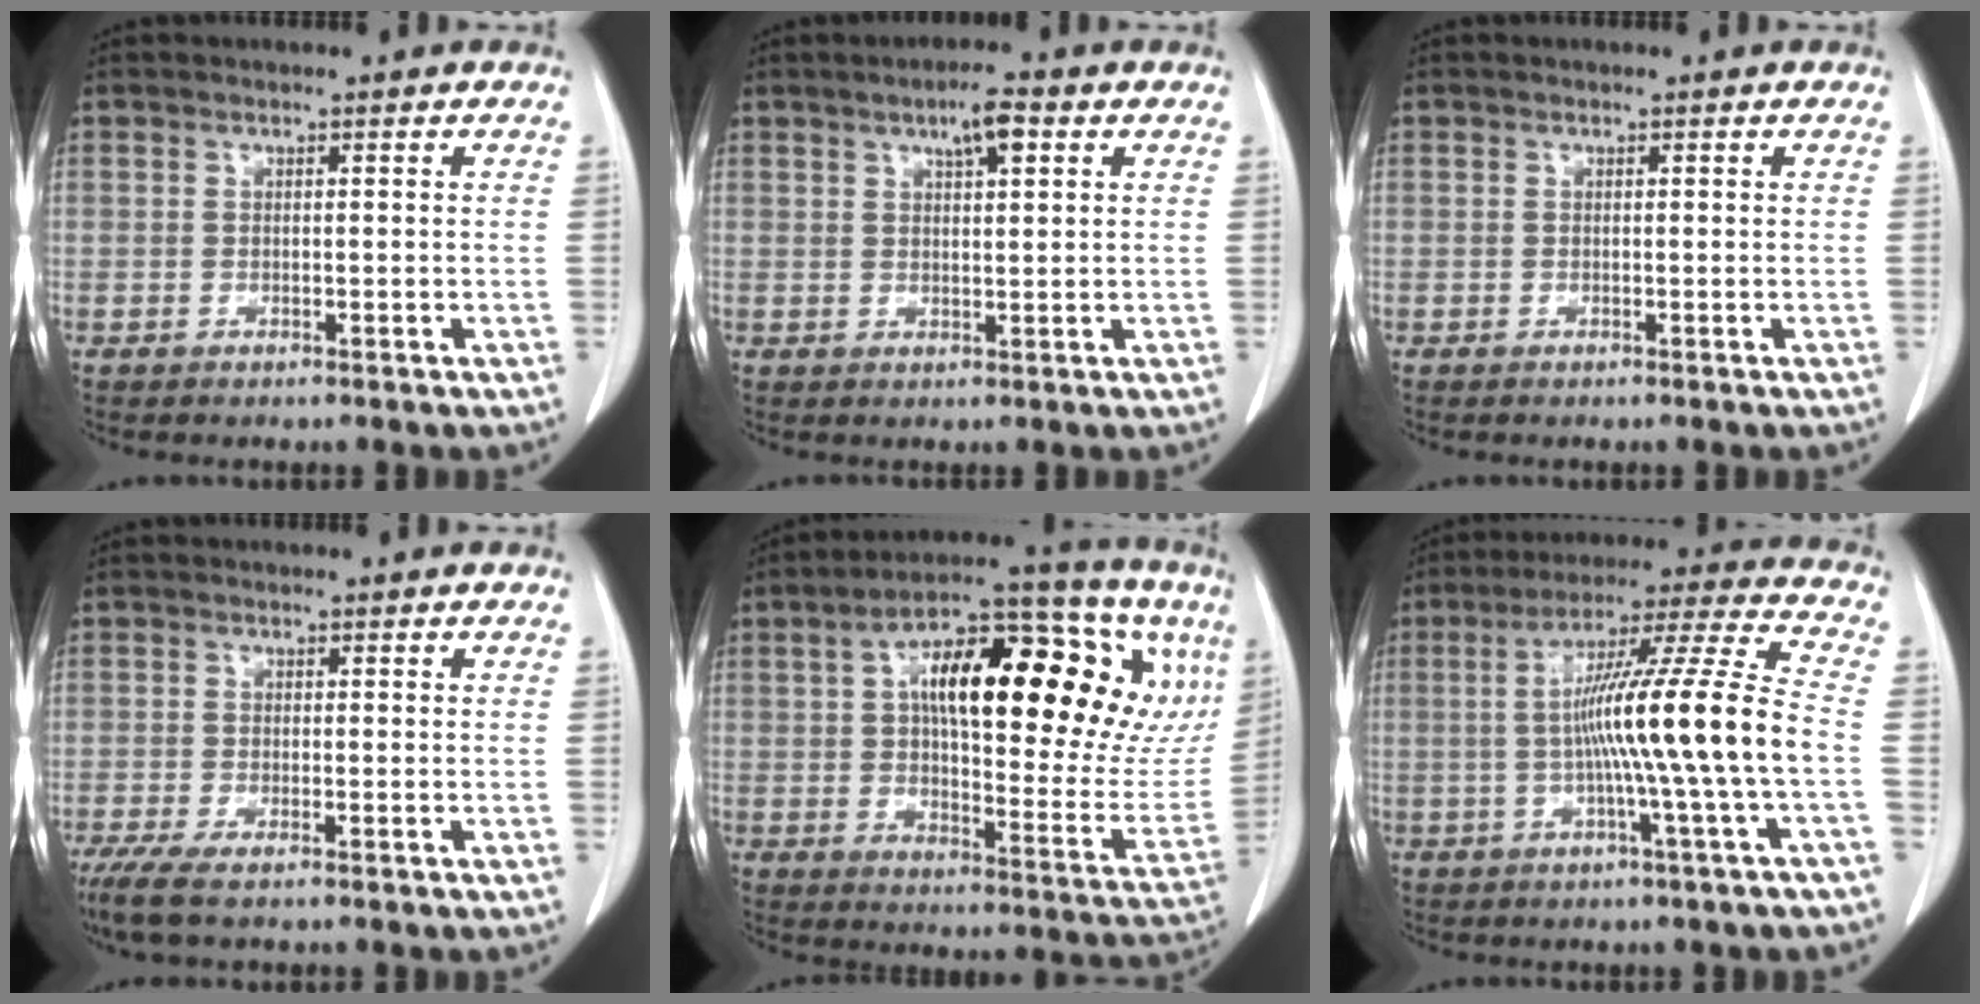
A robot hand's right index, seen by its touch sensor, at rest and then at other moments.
{"total": 4.3, "force": [2.2, 0.9, 3.6], "torque": [-0.064, 0.005, 0.036]}
{"total": 0.0}
{"total": 3.9, "force": [-2.6, 0.7, 2.8], "torque": [-0.057, -0.012, -0.049]}
{"total": 29.2, "force": [9.6, 9.7, 25.8], "torque": [-0.331, 0.058, 0.141]}
{"total": 15.2, "force": [-2.0, -2.2, 15.0], "torque": [-0.249, 0.006, -0.040]}